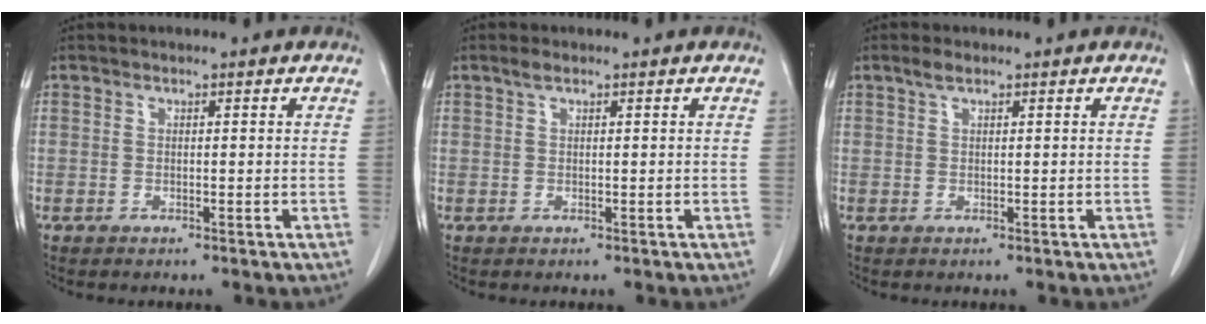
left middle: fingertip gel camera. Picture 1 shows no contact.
{"total": 1.0, "force": [0.7, 0.2, 0.7], "torque": [-0.019, 0.007, 0.015]}
{"total": 1.4, "force": [1.0, 0.3, 1.0], "torque": [-0.023, 0.007, 0.021]}